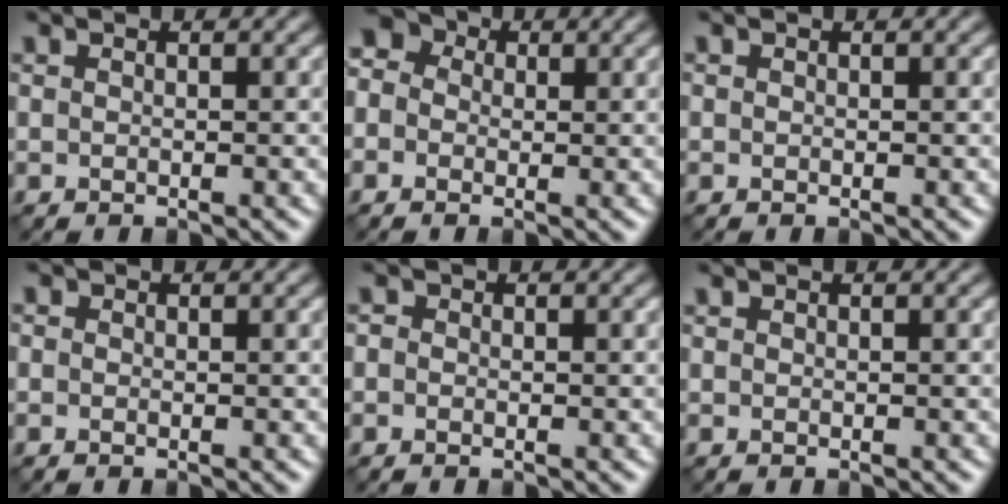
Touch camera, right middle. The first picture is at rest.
{"total": 4.1, "force": [0.7, 3.6, 1.9], "torque": [-0.037, 0.021, -0.021]}
{"total": 0.0}
{"total": 0.5, "force": [0.0, 0.5, 0.2], "torque": [-0.001, -0.005, -0.003]}
{"total": 0.6, "force": [-0.1, 0.6, 0.2], "torque": [-0.002, -0.005, -0.005]}
{"total": 0.0}